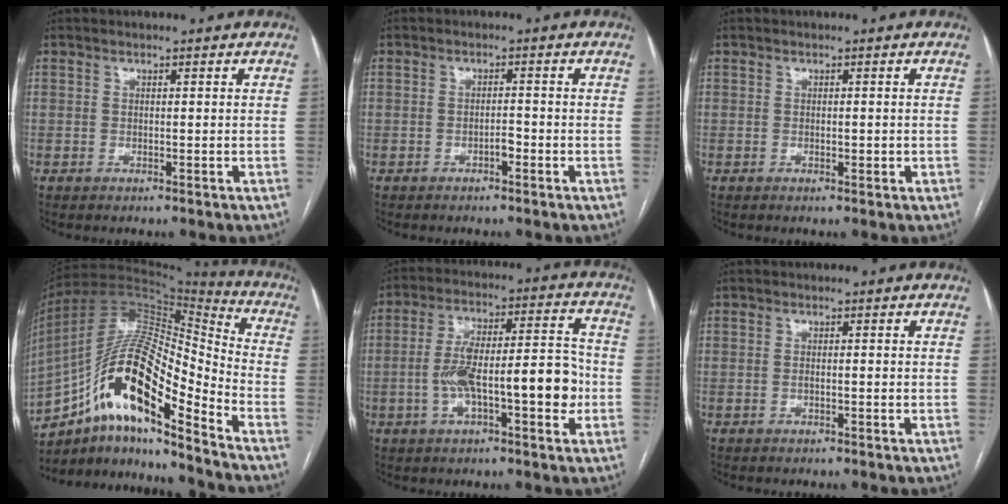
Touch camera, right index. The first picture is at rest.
{"total": 1.4, "force": [-0.8, 0.4, 1.1], "torque": [-0.016, 0.003, -0.013]}
{"total": 0.8, "force": [-0.1, 0.4, 0.7], "torque": [-0.009, -0.001, 0.001]}
{"total": 20.2, "force": [-10.8, 4.2, 16.5], "torque": [-0.329, 0.014, -0.190]}
{"total": 13.9, "force": [-2.9, 3.5, 13.1], "torque": [-0.224, 0.033, -0.044]}
{"total": 0.8, "force": [-0.1, 0.2, 0.8], "torque": [-0.013, 0.001, 0.000]}